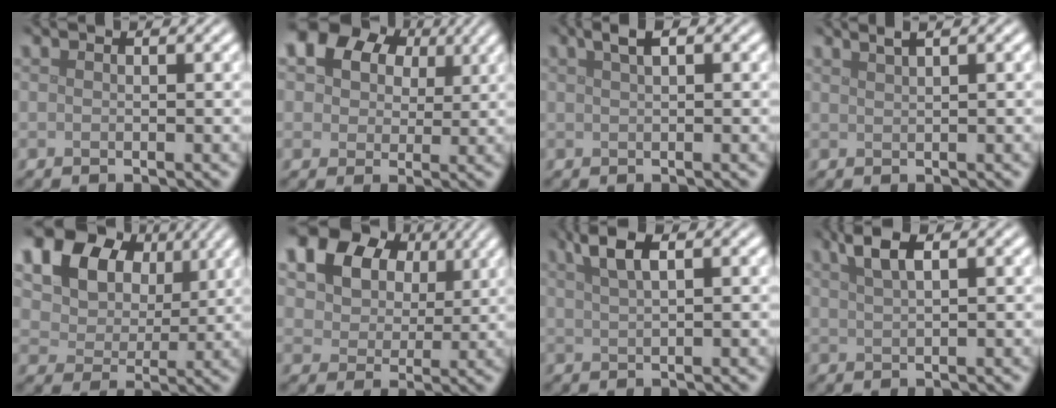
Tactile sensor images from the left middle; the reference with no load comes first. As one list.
[{"total": 12.4, "force": [6.1, 8.9, 6.1], "torque": [-0.110, 0.041, 0.085]}, {"total": 1.8, "force": [1.0, 0.5, 1.4], "torque": [-0.021, 0.008, 0.017]}, {"total": 2.3, "force": [1.5, 0.8, 1.5], "torque": [-0.010, 0.006, 0.011]}, {"total": 20.9, "force": [10.1, 15.6, 9.5], "torque": [-0.229, 0.030, 0.179]}, {"total": 16.5, "force": [8.4, 11.9, 7.7], "torque": [-0.180, 0.031, 0.157]}, {"total": 3.4, "force": [1.8, 1.0, 2.7], "torque": [-0.047, 0.010, 0.033]}, {"total": 3.0, "force": [1.7, 0.9, 2.3], "torque": [-0.041, 0.007, 0.031]}]